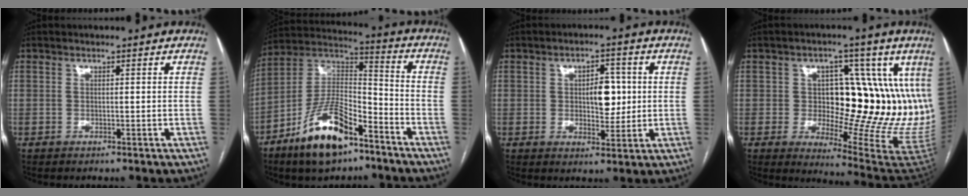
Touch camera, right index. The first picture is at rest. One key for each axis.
{"total": 15.2, "fx": -9.4, "fy": 5.2, "fz": 10.7, "tx": -0.207, "ty": 0.011, "tz": -0.171}
{"total": 5.8, "fx": 0.6, "fy": 3.1, "fz": 4.9, "tx": -0.067, "ty": 0.009, "tz": 0.014}
{"total": 17.6, "fx": 3.7, "fy": 7.5, "fz": 15.5, "tx": -0.184, "ty": 0.011, "tz": 0.053}